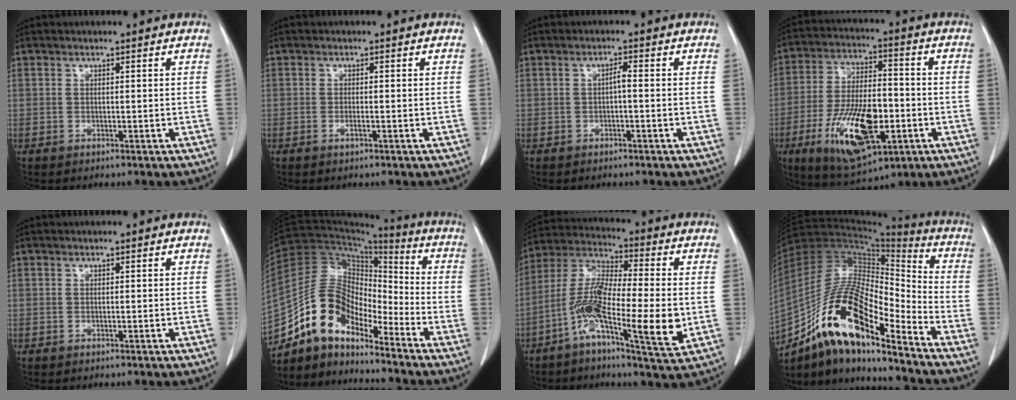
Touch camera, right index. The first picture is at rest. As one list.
[{"total": 1.0, "force": [-0.4, 0.1, 0.9], "torque": [-0.020, -0.001, -0.006]}, {"total": 0.8, "force": [-0.1, 0.1, 0.8], "torque": [-0.012, 0.002, -0.003]}, {"total": 16.6, "force": [-5.6, 6.2, 14.4], "torque": [-0.273, -0.008, -0.086]}, {"total": 0.0}, {"total": 13.2, "force": [-10.5, 5.7, 5.6], "torque": [-0.112, 0.057, -0.195]}, {"total": 15.0, "force": [-4.1, 2.4, 14.3], "torque": [-0.277, -0.004, -0.079]}, {"total": 19.4, "force": [-12.1, 5.0, 14.3], "torque": [-0.278, 0.015, -0.213]}]